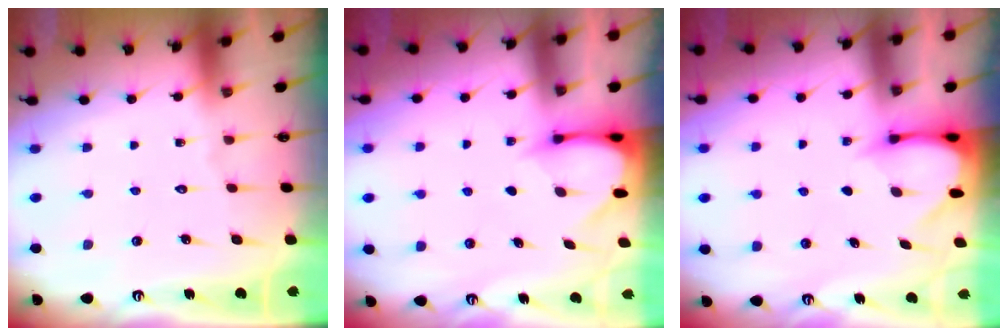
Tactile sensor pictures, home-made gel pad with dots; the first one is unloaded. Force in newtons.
{"total": 3.4, "press": 3.4, "slide": 0.3}
{"total": 3.5, "press": 3.4, "slide": 0.3}